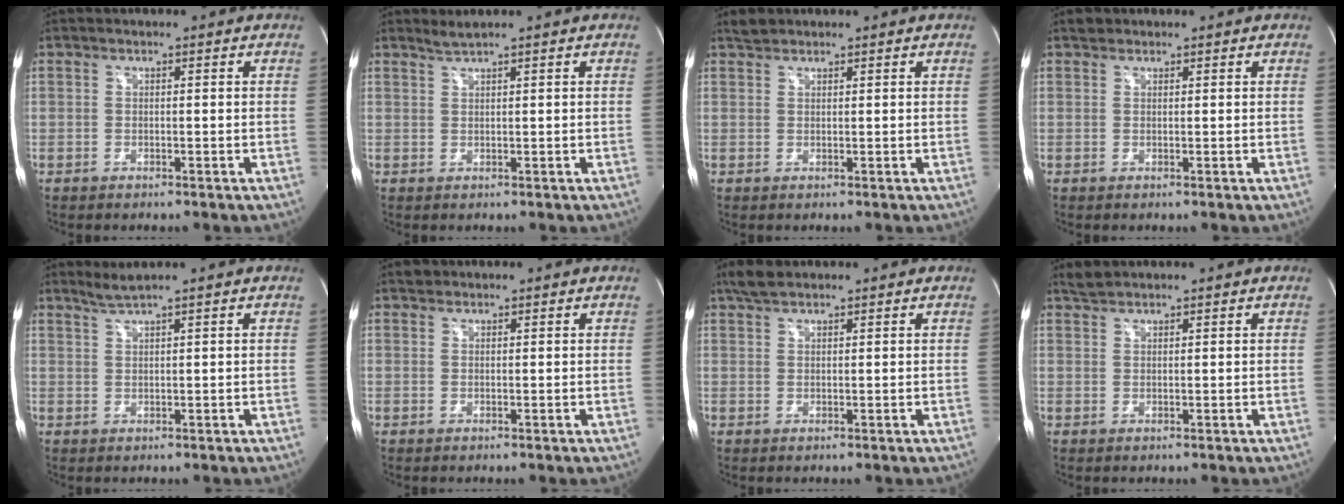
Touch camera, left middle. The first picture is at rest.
{"total": 1.4, "force": [1.3, -0.5, 0.4], "torque": [-0.012, 0.001, 0.029]}
{"total": 1.5, "force": [1.4, 0.6, 0.2], "torque": [-0.008, 0.009, 0.028]}
{"total": 1.0, "force": [0.8, 0.6, 0.0], "torque": [-0.001, 0.007, 0.012]}
{"total": 2.0, "force": [1.7, -0.8, 0.8], "torque": [-0.018, 0.000, 0.038]}
{"total": 0.8, "force": [0.7, 0.5, 0.0], "torque": [-0.001, 0.006, 0.011]}
{"total": 2.8, "force": [2.3, 0.8, 1.3], "torque": [-0.034, 0.012, 0.048]}
{"total": 1.5, "force": [1.5, 0.2, 0.1], "torque": [-0.009, 0.008, 0.035]}